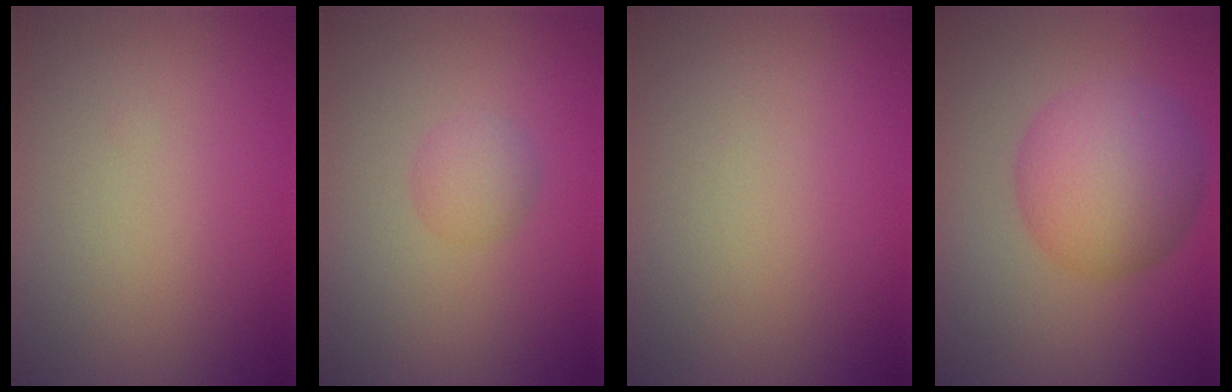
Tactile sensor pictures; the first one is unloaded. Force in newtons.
{"total": 1.8, "press": 1.8, "slide": 0.1}
{"total": 0.0}
{"total": 7.5, "press": 7.5, "slide": 0.0}